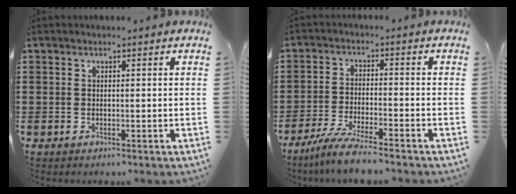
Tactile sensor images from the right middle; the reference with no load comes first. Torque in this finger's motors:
{"motor_torque": [0.40, -0.22, 0.28, 0.04]}